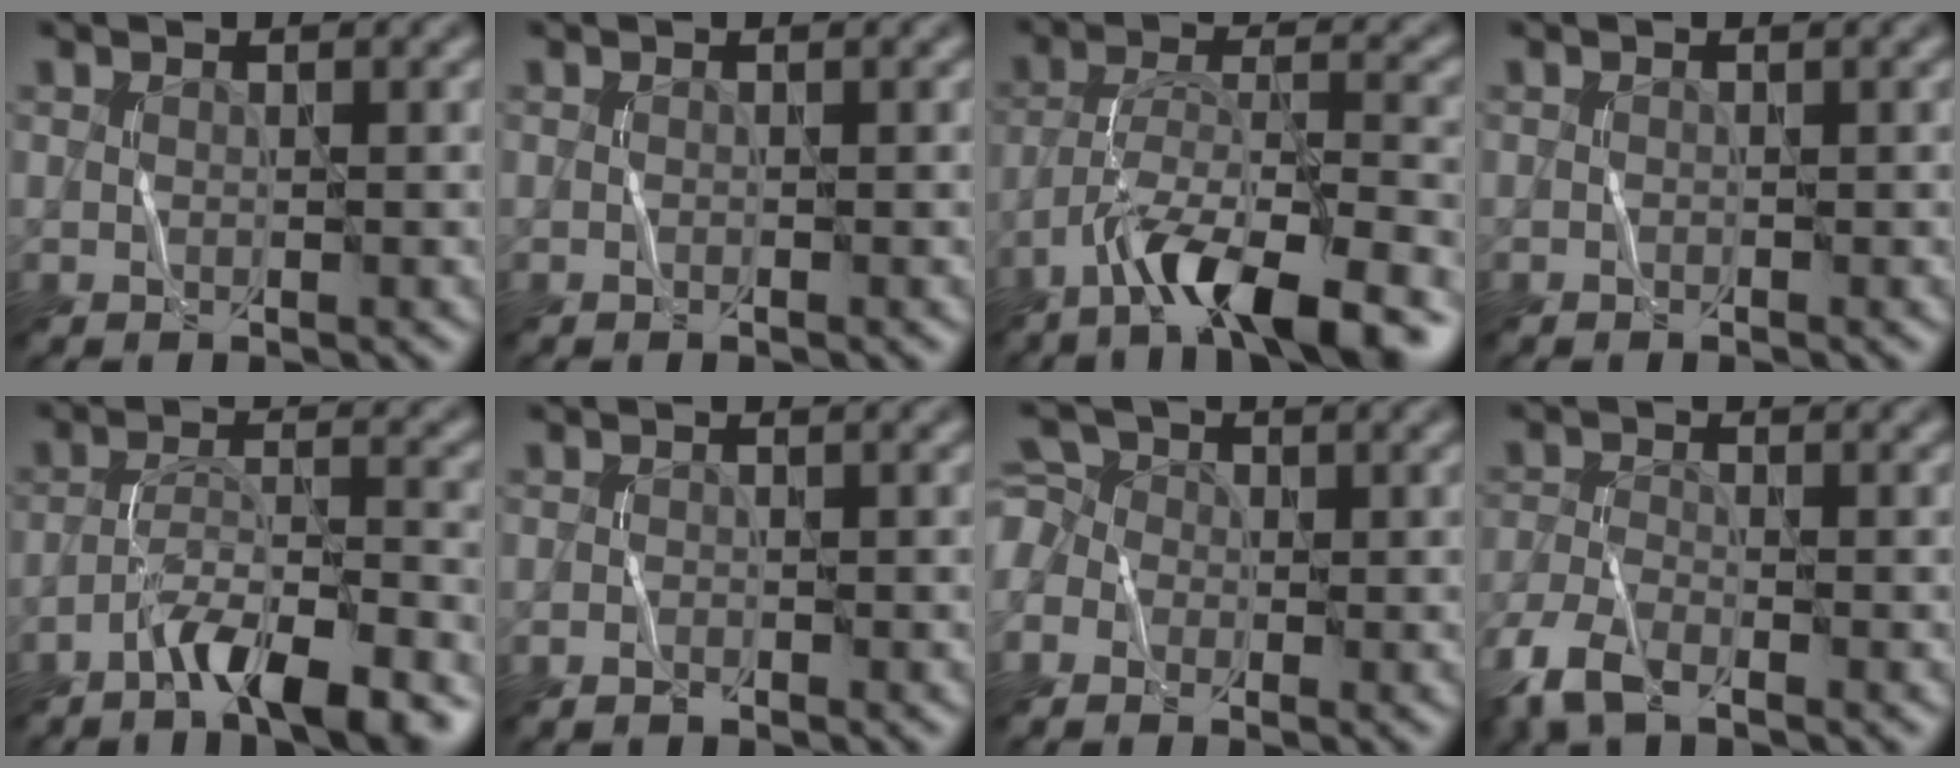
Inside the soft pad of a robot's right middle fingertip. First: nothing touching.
{"total": 0.0}
{"total": 10.1, "force": [-6.7, 2.5, 7.1], "torque": [-0.123, 0.011, -0.115]}
{"total": 0.0}
{"total": 7.0, "force": [-5.1, 1.3, 4.7], "torque": [-0.078, 0.011, -0.086]}
{"total": 0.7, "force": [-0.6, 0.1, 0.3], "torque": [-0.008, 0.003, -0.012]}
{"total": 3.8, "force": [-1.0, 3.3, 1.6], "torque": [-0.037, 0.024, -0.035]}
{"total": 4.2, "force": [-3.2, 1.4, 2.4], "torque": [-0.062, -0.008, -0.075]}